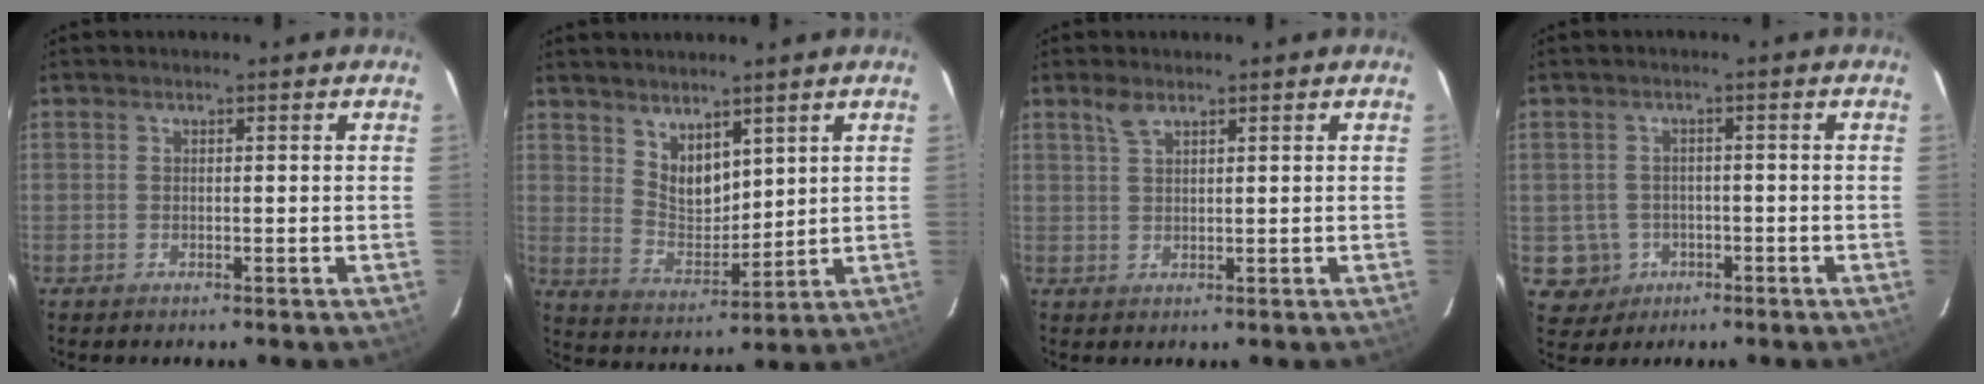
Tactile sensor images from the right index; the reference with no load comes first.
{"total": 7.3, "force": [5.0, 3.8, 3.7], "torque": [-0.056, -0.003, 0.103]}
{"total": 2.3, "force": [1.7, 0.8, 1.3], "torque": [-0.028, 0.005, 0.035]}
{"total": 5.6, "force": [-1.5, 5.3, 0.5], "torque": [-0.020, 0.019, -0.012]}